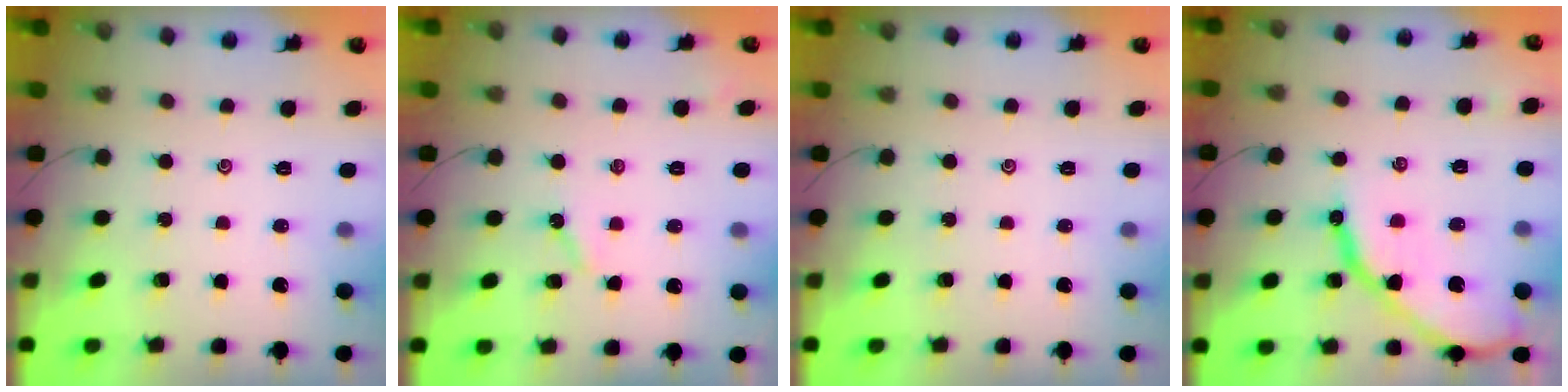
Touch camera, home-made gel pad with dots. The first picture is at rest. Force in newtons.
{"total": 3.3, "press": 3.2, "slide": 0.4}
{"total": 0.0}
{"total": 14.1, "press": 14.1, "slide": 1.4}